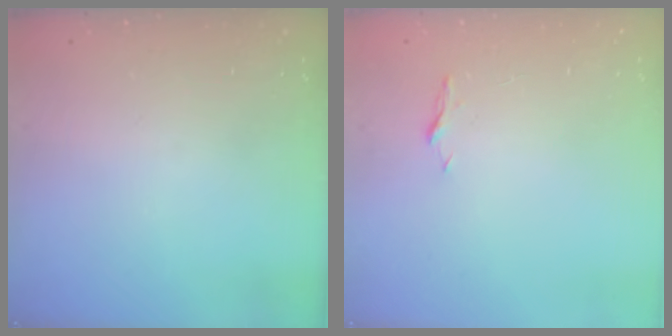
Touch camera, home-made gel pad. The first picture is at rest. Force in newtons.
{"total": 3.7, "press": 3.7, "slide": 0.5}